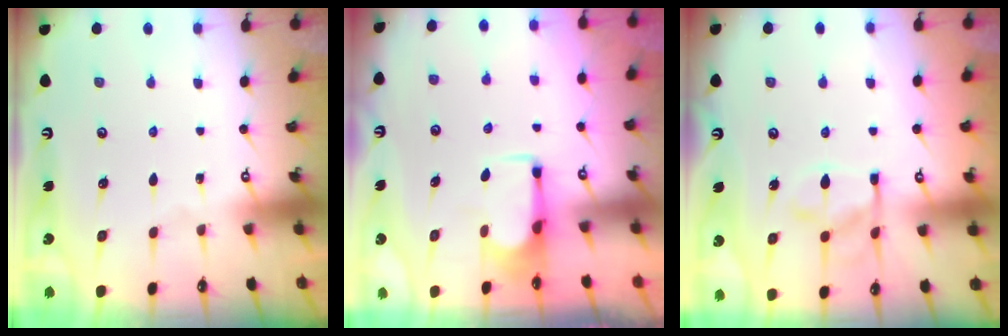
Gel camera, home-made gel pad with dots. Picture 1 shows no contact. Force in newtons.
{"total": 1.7, "press": 1.6, "slide": 0.7}
{"total": 11.3, "press": 11.2, "slide": 0.8}